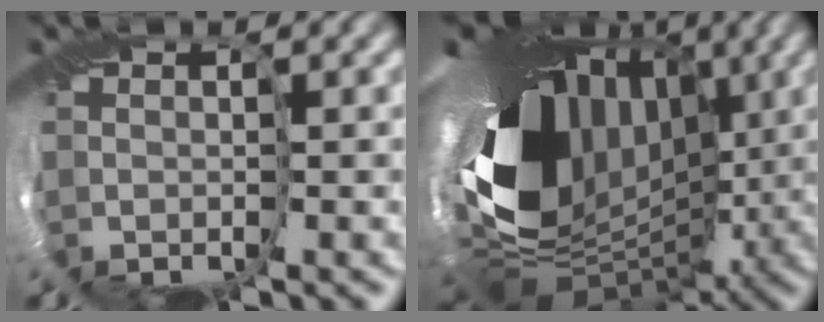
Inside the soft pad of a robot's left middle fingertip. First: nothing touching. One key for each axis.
{"total": 16.6, "fx": -0.2, "fy": 11.9, "fz": 11.5, "tx": -0.217, "ty": -0.030, "tz": 0.000}